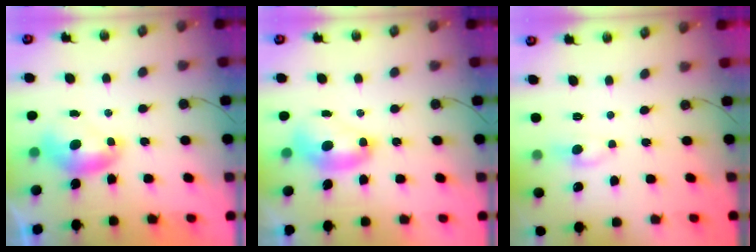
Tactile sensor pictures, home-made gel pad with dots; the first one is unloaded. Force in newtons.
{"total": 2.5, "press": 2.5, "slide": 0.1}
{"total": 2.7, "press": 2.7, "slide": 0.6}